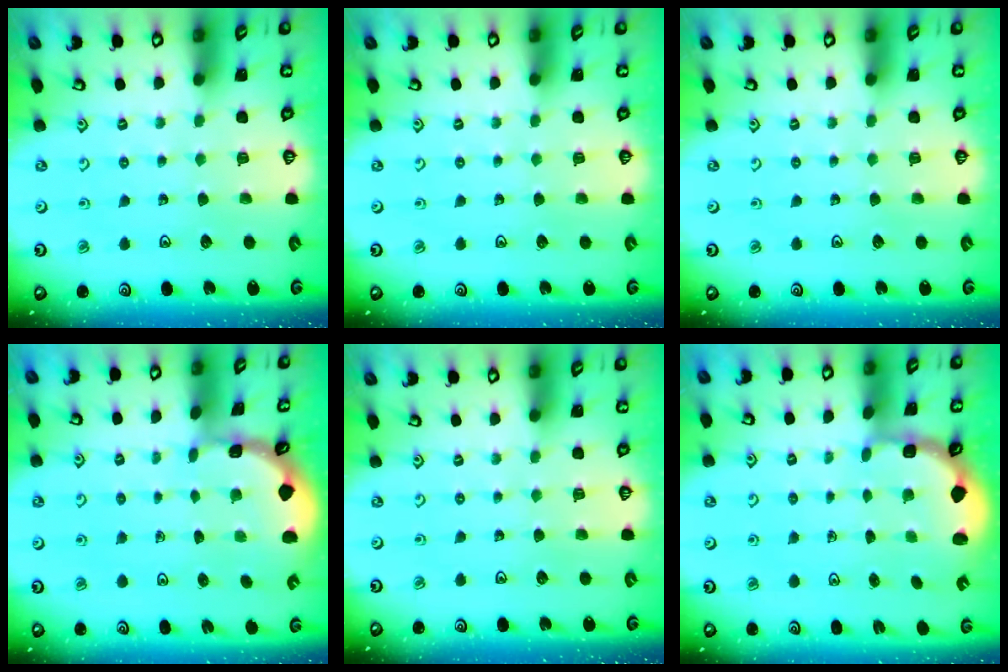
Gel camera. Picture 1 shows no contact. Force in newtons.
{"total": 0.0}
{"total": 0.0}
{"total": 1.2, "press": 1.2, "slide": 0.2}
{"total": 0.0}
{"total": 2.7, "press": 2.0, "slide": 1.7}